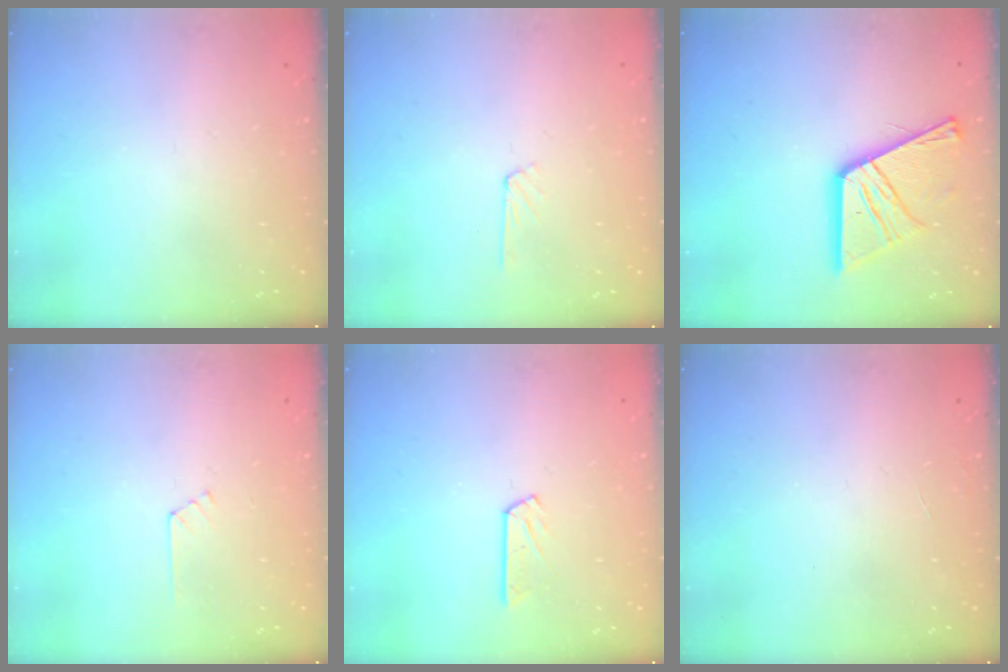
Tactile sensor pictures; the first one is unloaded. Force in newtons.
{"total": 2.9, "press": 2.9, "slide": 0.3}
{"total": 17.3, "press": 17.2, "slide": 1.7}
{"total": 3.6, "press": 3.6, "slide": 0.4}
{"total": 4.3, "press": 4.3, "slide": 0.3}
{"total": 0.0}